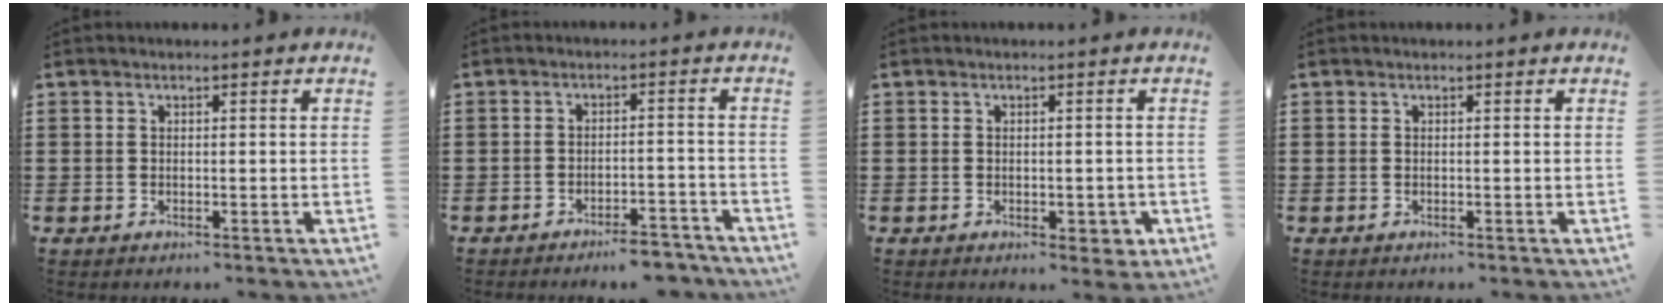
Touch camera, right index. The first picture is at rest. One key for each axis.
{"total": 4.1, "fx": -3.9, "fy": 0.0, "fz": 1.3, "tx": -0.024, "ty": -0.004, "tz": -0.076}
{"total": 2.5, "fx": -0.6, "fy": 1.4, "fz": 1.9, "tx": -0.033, "ty": 0.003, "tz": -0.010}
{"total": 0.0}